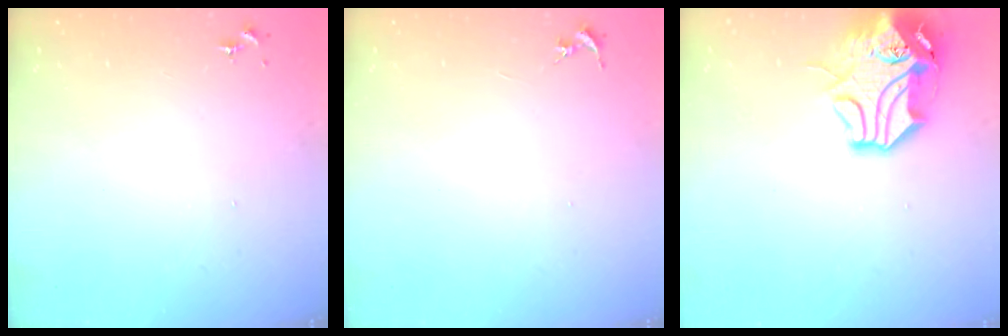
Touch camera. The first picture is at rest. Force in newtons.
{"total": 0.0}
{"total": 14.5, "press": 14.3, "slide": 1.9}